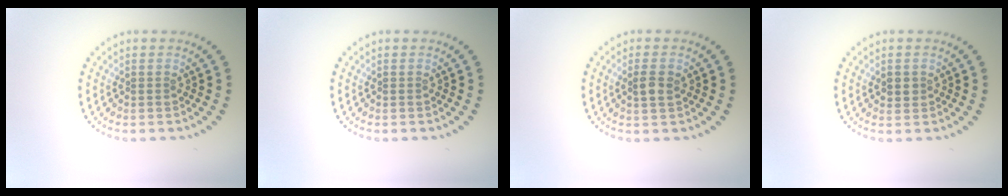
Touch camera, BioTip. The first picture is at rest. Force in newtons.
{"total": 0.0}
{"total": 1.7, "press": 1.7, "slide": 0.3}
{"total": 1.2, "press": 1.2, "slide": 0.3}